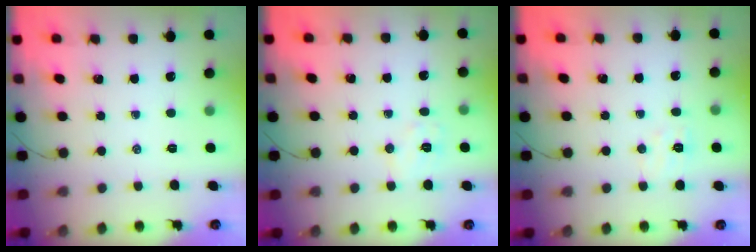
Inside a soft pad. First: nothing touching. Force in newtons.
{"total": 6.5, "press": 6.4, "slide": 1.2}
{"total": 4.5, "press": 4.4, "slide": 1.1}